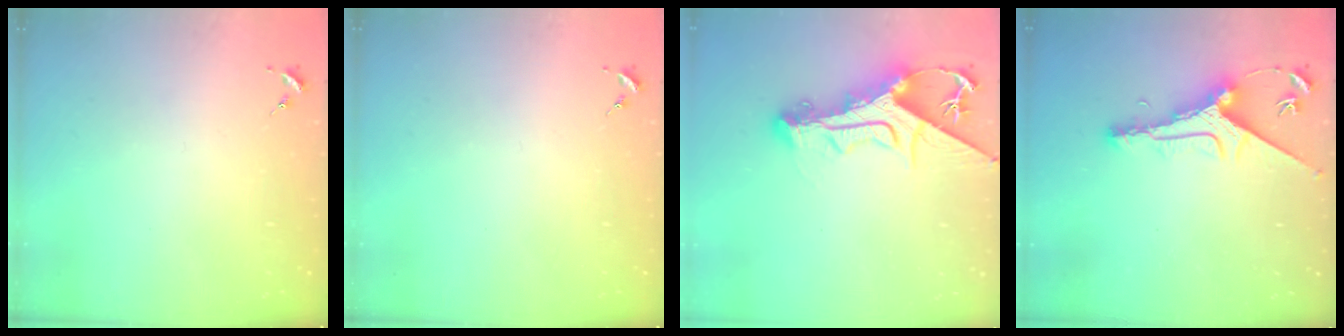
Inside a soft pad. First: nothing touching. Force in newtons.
{"total": 0.0}
{"total": 14.5, "press": 14.4, "slide": 1.2}
{"total": 9.9, "press": 9.8, "slide": 1.0}